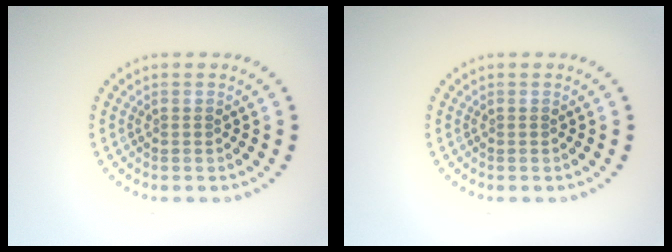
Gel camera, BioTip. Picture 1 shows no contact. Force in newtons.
{"total": 0.0}